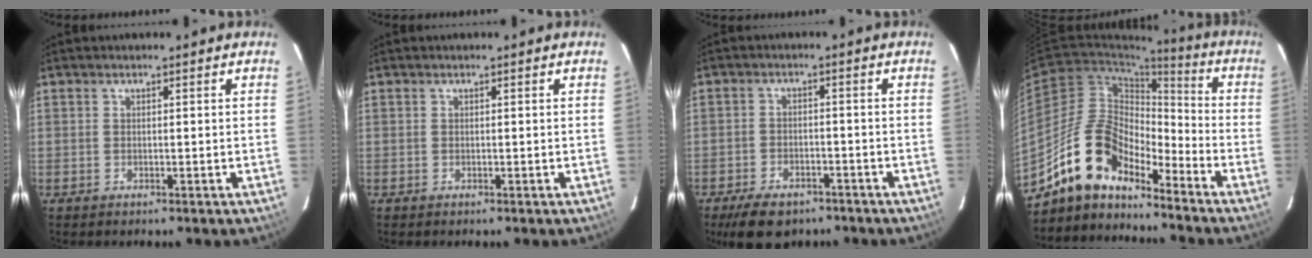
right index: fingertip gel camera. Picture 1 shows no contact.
{"total": 0.0}
{"total": 9.4, "force": [-6.9, 4.7, 4.4], "torque": [-0.106, -0.002, -0.104]}
{"total": 14.1, "force": [-11.6, 5.4, 5.7], "torque": [-0.110, 0.019, -0.219]}